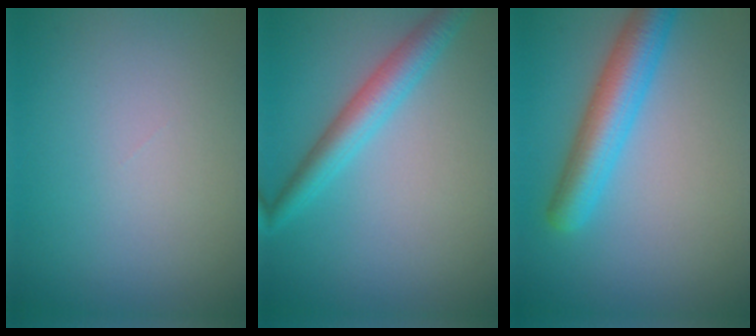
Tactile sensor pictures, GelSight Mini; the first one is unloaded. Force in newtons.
{"total": 3.7, "press": 3.7, "slide": 0.2}
{"total": 5.1, "press": 5.1, "slide": 0.1}